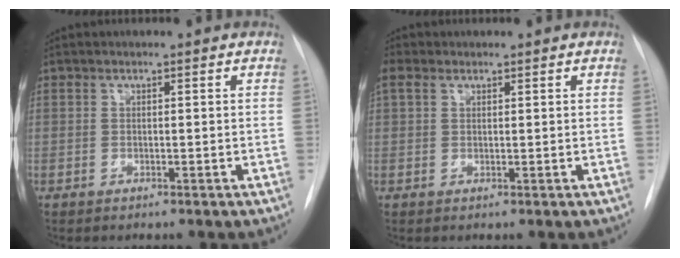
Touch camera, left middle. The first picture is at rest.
{"total": 2.3, "force": [1.4, 1.5, 1.1], "torque": [-0.030, 0.020, 0.030]}